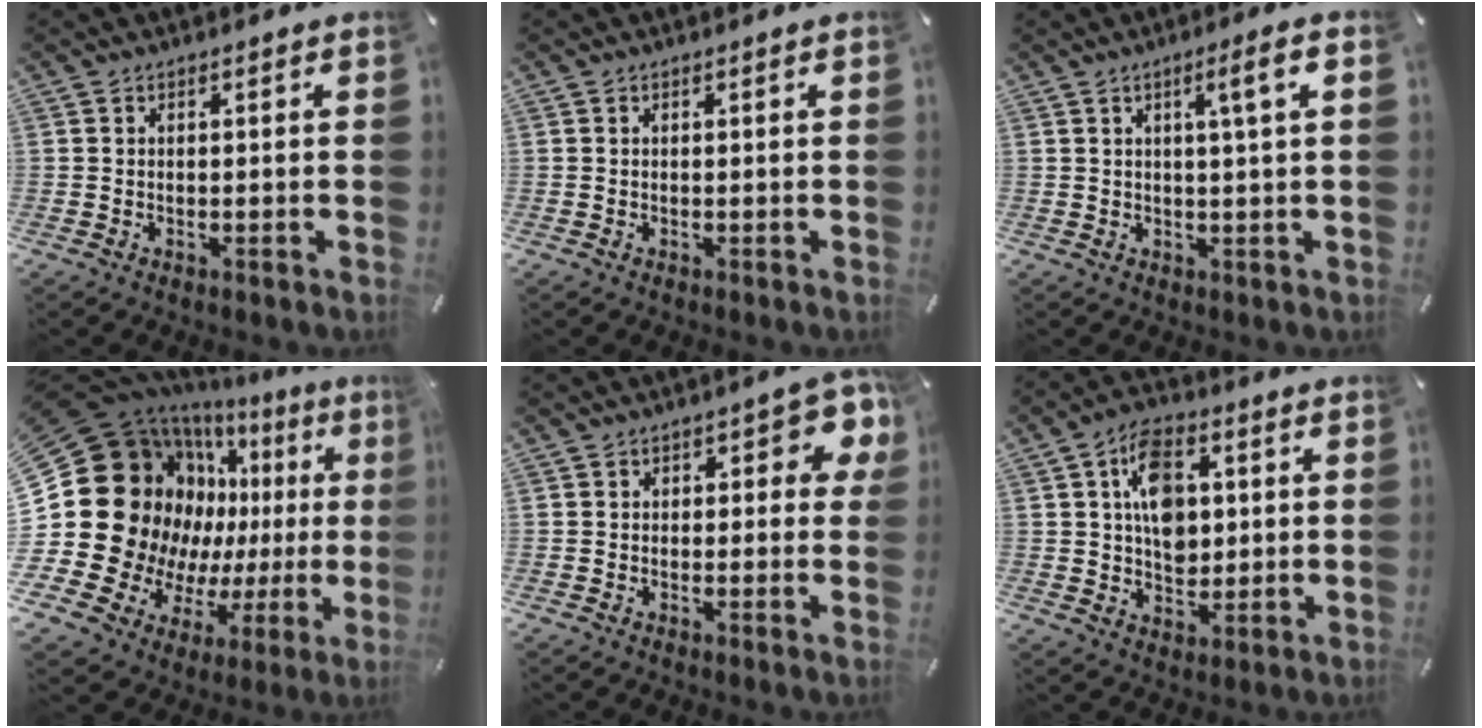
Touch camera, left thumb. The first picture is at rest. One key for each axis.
{"total": 0.0}
{"total": 6.1, "fx": 2.6, "fy": 0.4, "fz": 5.5, "tx": -0.096, "ty": -0.004, "tz": 0.036}
{"total": 26.1, "fx": 3.5, "fy": 19.8, "fz": 16.7, "tx": -0.271, "ty": -0.094, "tz": 0.120}
{"total": 6.3, "fx": 2.0, "fy": 3.8, "fz": 4.5, "tx": -0.051, "ty": 0.000, "tz": 0.029}
{"total": 11.7, "fx": 2.3, "fy": 8.6, "fz": 7.5, "tx": -0.114, "ty": 0.011, "tz": 0.046}